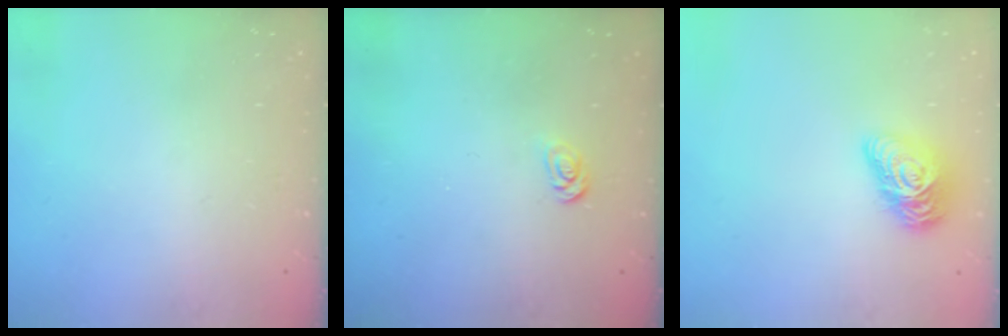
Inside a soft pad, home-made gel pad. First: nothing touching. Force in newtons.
{"total": 2.6, "press": 2.6, "slide": 0.4}
{"total": 12.3, "press": 12.3, "slide": 0.5}